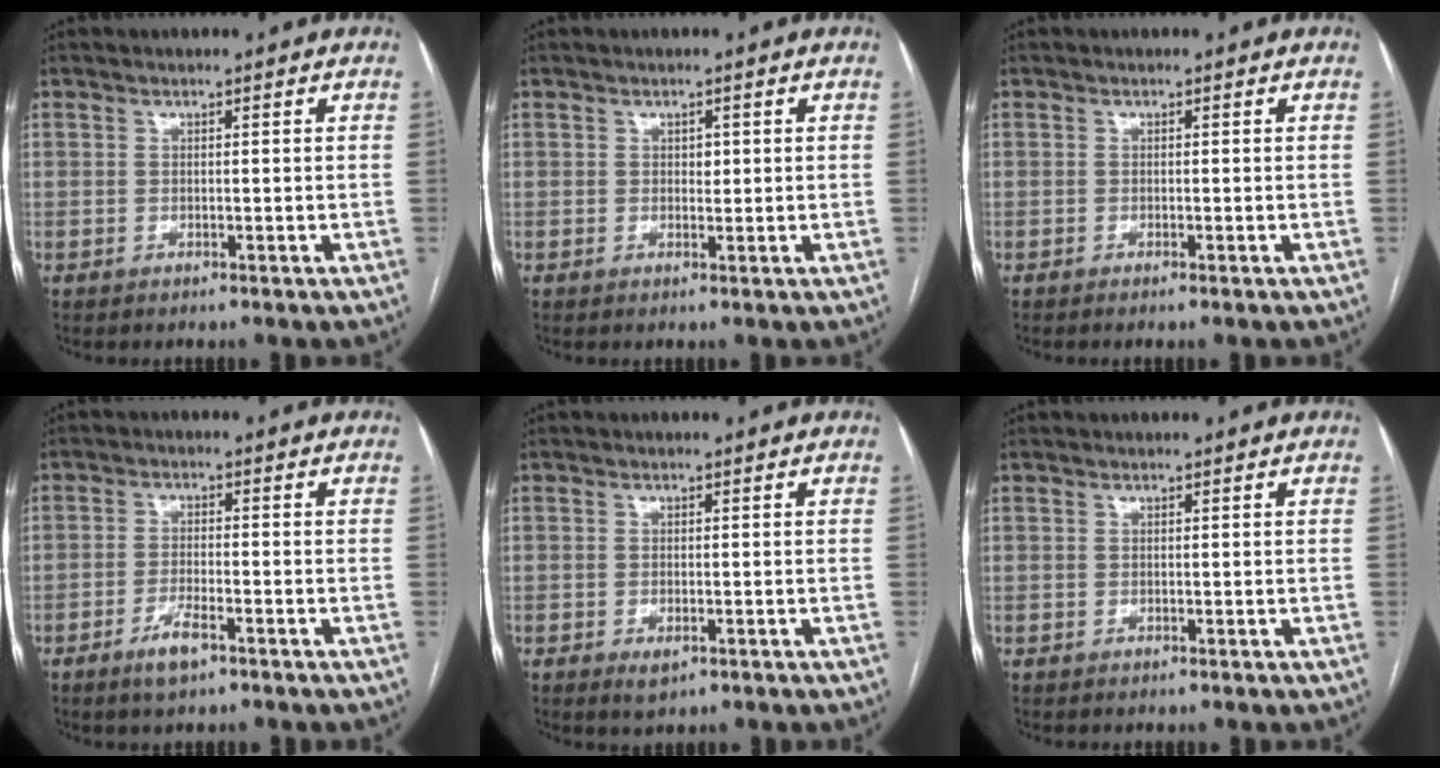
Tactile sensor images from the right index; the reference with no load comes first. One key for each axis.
{"total": 1.2, "fx": 0.2, "fy": 0.8, "fz": 0.8, "tx": -0.008, "ty": 0.001, "tz": 0.002}
{"total": 0.7, "fx": -0.5, "fy": -0.1, "fz": 0.5, "tx": -0.010, "ty": 0.000, "tz": -0.007}
{"total": 4.2, "fx": -2.7, "fy": 0.9, "fz": 3.1, "tx": -0.062, "ty": -0.002, "tz": -0.048}
{"total": 2.2, "fx": -1.1, "fy": 0.9, "fz": 1.6, "tx": -0.024, "ty": 0.000, "tz": -0.011}
{"total": 0.0}